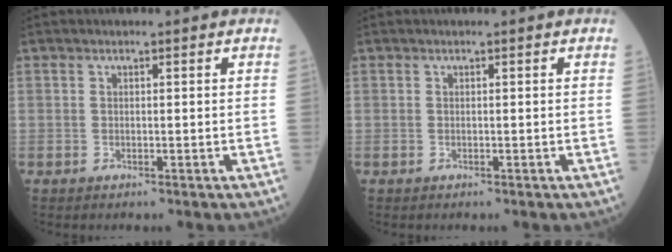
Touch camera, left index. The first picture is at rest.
{"total": 0.0}